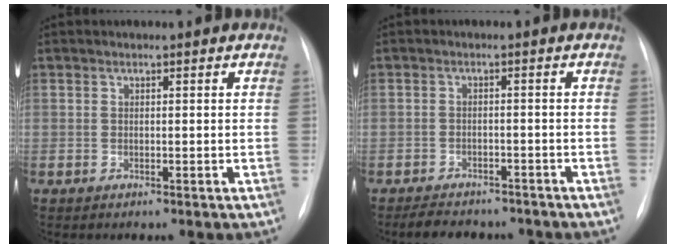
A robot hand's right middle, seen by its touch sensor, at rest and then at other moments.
{"total": 8.2, "force": [-7.0, 3.3, 2.6], "torque": [-0.041, 0.003, -0.091]}